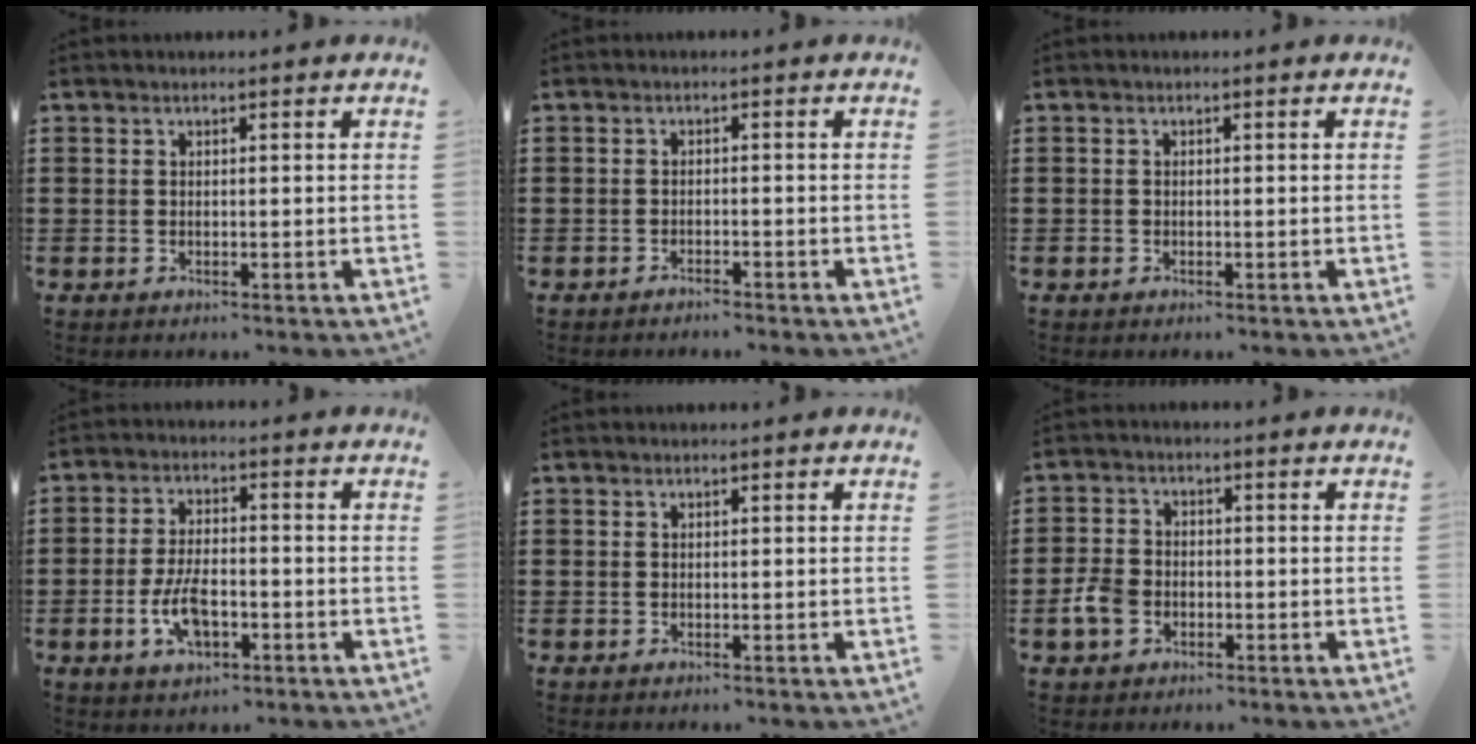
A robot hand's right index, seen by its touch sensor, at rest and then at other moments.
{"total": 1.1, "force": [-1.1, -0.1, 0.2], "torque": [-0.008, -0.001, -0.021]}
{"total": 0.6, "force": [-0.3, 0.5, 0.0], "torque": [-0.001, 0.003, -0.008]}
{"total": 6.7, "force": [-2.3, 3.3, 5.4], "torque": [-0.124, -0.001, -0.048]}
{"total": 0.0}
{"total": 4.4, "force": [-1.7, 3.1, 2.5], "torque": [-0.067, 0.001, -0.035]}